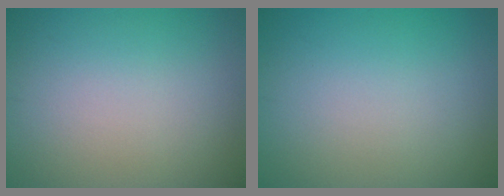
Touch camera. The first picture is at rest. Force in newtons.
{"total": 0.0}